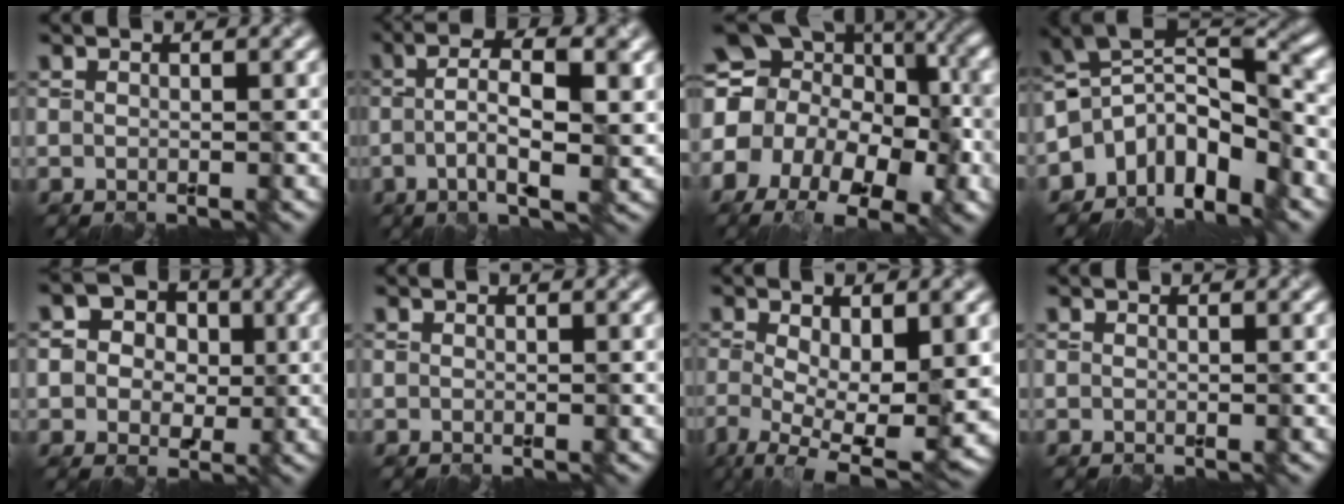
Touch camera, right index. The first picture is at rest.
{"total": 5.9, "force": [-0.2, 1.7, 5.6], "torque": [-0.098, 0.003, -0.006]}
{"total": 18.1, "force": [-3.2, 12.7, 12.4], "torque": [-0.227, 0.002, -0.048]}
{"total": 7.5, "force": [-4.3, 4.1, 4.6], "torque": [-0.051, 0.011, -0.096]}
{"total": 4.9, "force": [0.9, 4.3, 2.1], "torque": [-0.019, 0.016, -0.004]}
{"total": 0.0}
{"total": 10.4, "force": [-2.8, 4.1, 9.1], "torque": [-0.163, -0.028, -0.042]}
{"total": 0.0}